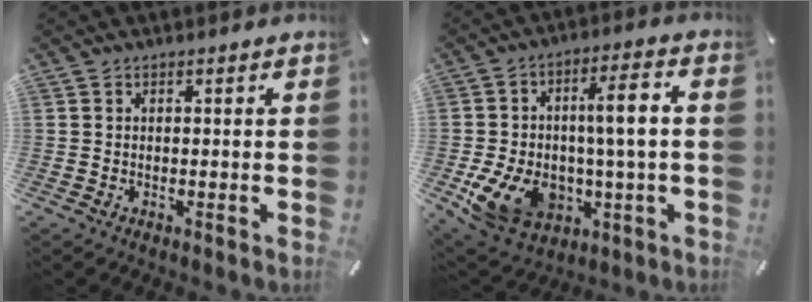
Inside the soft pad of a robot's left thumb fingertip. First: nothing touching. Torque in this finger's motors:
{"motor_torque": [-0.33, 1.45, 1.00, 0.95, 0.52]}